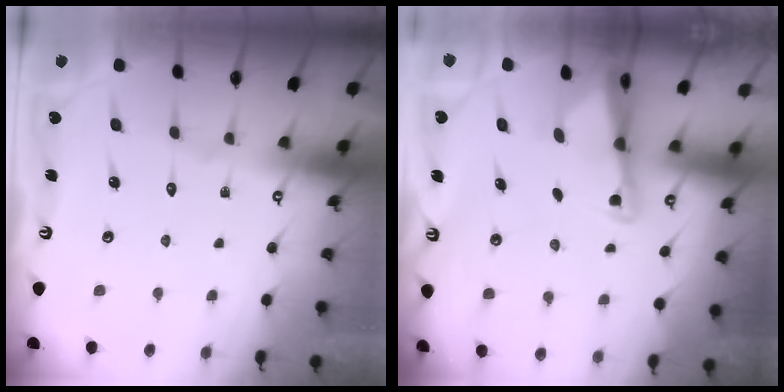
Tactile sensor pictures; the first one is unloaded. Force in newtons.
{"total": 3.1, "press": 3.0, "slide": 0.5}